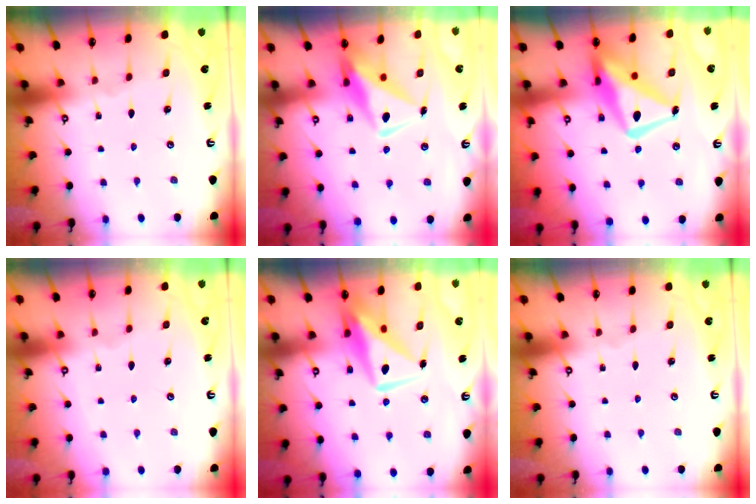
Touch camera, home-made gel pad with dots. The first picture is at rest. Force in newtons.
{"total": 11.1, "press": 11.0, "slide": 1.2}
{"total": 15.5, "press": 15.5, "slide": 1.4}
{"total": 3.9, "press": 3.9, "slide": 0.1}
{"total": 10.0, "press": 9.9, "slide": 1.3}
{"total": 0.0}